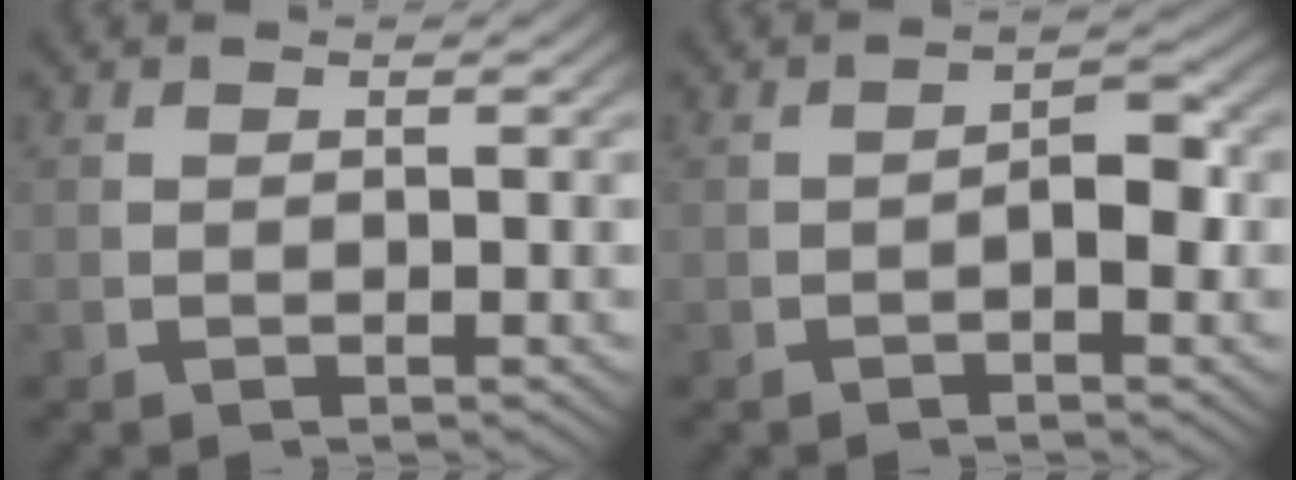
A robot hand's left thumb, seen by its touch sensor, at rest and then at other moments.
{"total": 2.6, "force": [-0.5, 1.1, 2.3], "torque": [-0.037, -0.002, -0.007]}